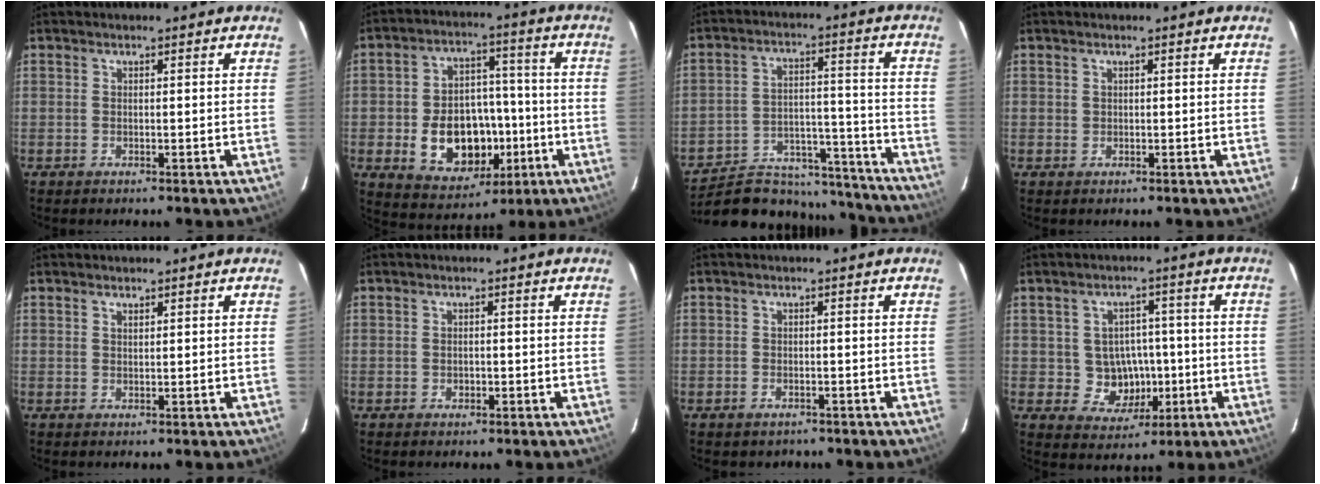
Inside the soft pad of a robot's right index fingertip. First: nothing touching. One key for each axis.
{"total": 15.1, "fx": -3.9, "fy": 10.7, "fz": 10.0, "tx": -0.201, "ty": 0.018, "tz": -0.037}
{"total": 23.6, "fx": -20.3, "fy": 9.2, "fz": 7.6, "tx": -0.146, "ty": 0.028, "tz": -0.261}
{"total": 0.5, "fx": 0.1, "fy": 0.5, "fz": -0.2, "tx": 0.006, "ty": 0.000, "tz": 0.004}
{"total": 0.9, "fx": 0.8, "fy": 0.4, "fz": 0.2, "tx": -0.002, "ty": -0.002, "tz": 0.014}
{"total": 1.0, "fx": -0.2, "fy": 0.9, "fz": 0.3, "tx": -0.002, "ty": 0.001, "tz": -0.003}
{"total": 1.9, "fx": -1.1, "fy": 1.5, "fz": 0.4, "tx": -0.008, "ty": -0.002, "tz": -0.012}
{"total": 7.3, "fx": -0.9, "fy": 6.9, "fz": 2.2, "tx": -0.050, "ty": 0.016, "tz": 0.006}